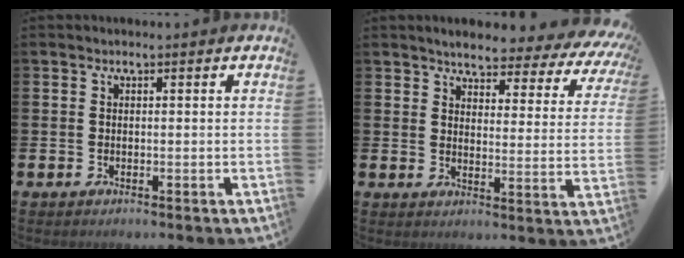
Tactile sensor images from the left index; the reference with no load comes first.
{"total": 4.7, "force": [4.4, 1.0, 1.5], "torque": [-0.036, -0.041, 0.067]}